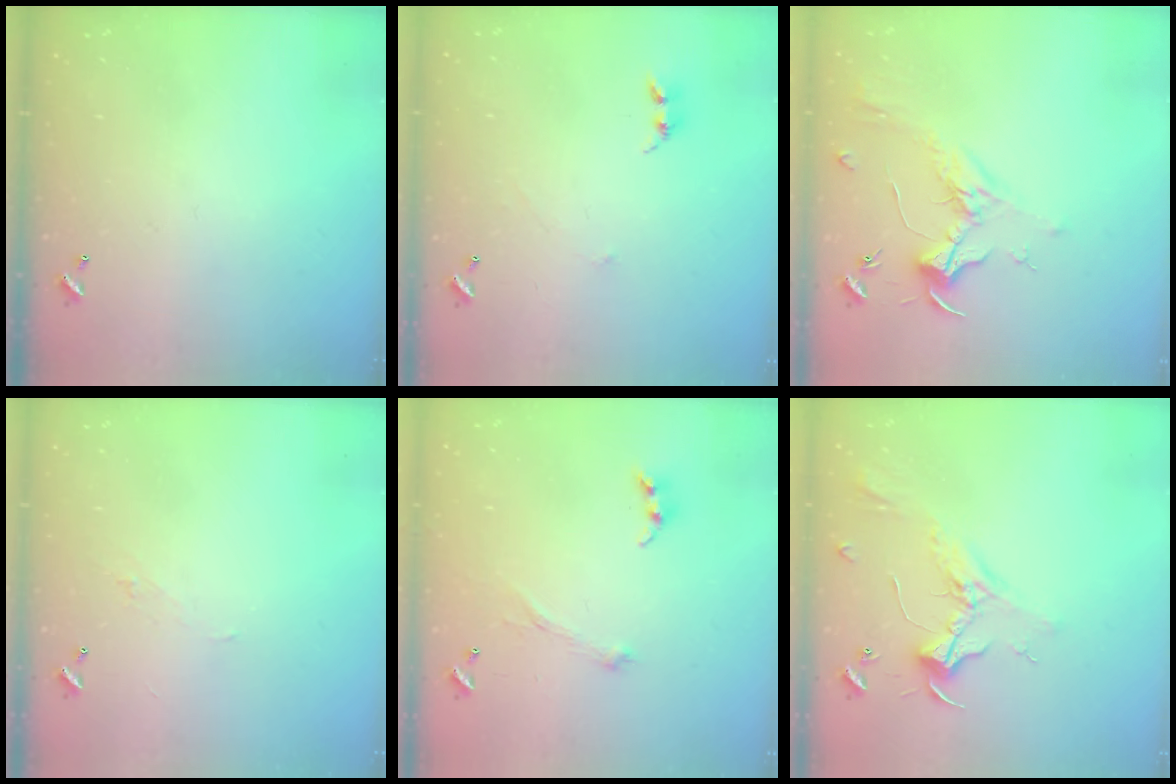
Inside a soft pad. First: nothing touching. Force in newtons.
{"total": 2.6, "press": 2.6, "slide": 0.3}
{"total": 1.8, "press": 1.6, "slide": 0.7}
{"total": 2.0, "press": 1.9, "slide": 0.5}
{"total": 2.1, "press": 2.0, "slide": 0.7}
{"total": 2.4, "press": 2.3, "slide": 0.8}